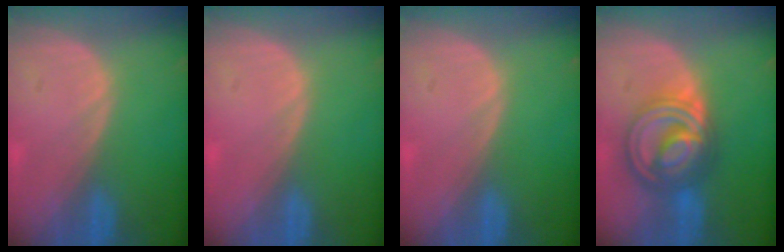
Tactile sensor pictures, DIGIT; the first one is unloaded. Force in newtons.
{"total": 0.5, "press": 0.0, "slide": 0.5}
{"total": 0.0}
{"total": 9.0, "press": 9.0, "slide": 0.7}